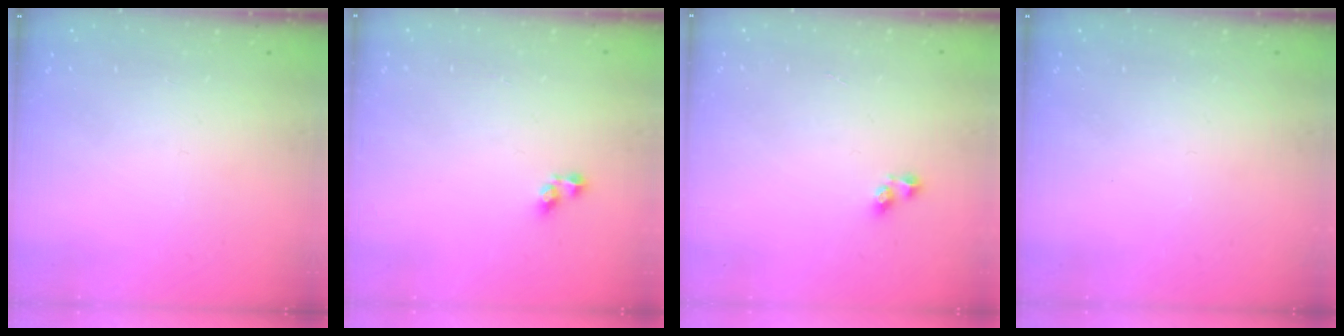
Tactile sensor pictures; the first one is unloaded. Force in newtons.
{"total": 3.6, "press": 3.6, "slide": 0.1}
{"total": 2.5, "press": 2.2, "slide": 1.3}
{"total": 0.0}